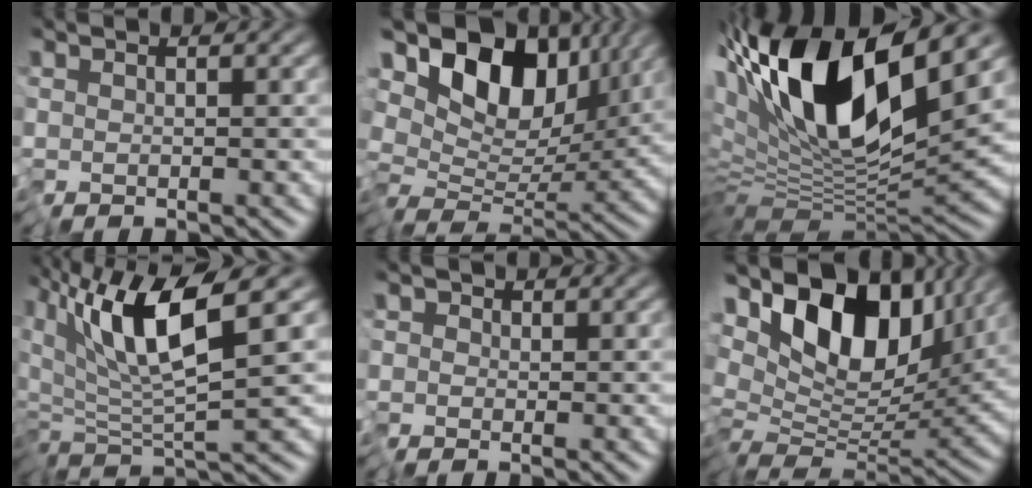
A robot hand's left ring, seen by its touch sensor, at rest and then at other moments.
{"total": 11.2, "force": [5.1, 6.2, 7.7], "torque": [-0.139, 0.023, 0.083]}
{"total": 15.1, "force": [4.9, 5.4, 13.2], "torque": [-0.253, 0.008, 0.077]}
{"total": 8.5, "force": [3.4, 1.3, 7.7], "torque": [-0.147, 0.007, 0.059]}
{"total": 1.2, "force": [-0.4, 1.1, 0.2], "torque": [0.012, 0.006, -0.009]}
{"total": 12.2, "force": [5.2, 6.4, 8.9], "torque": [-0.152, 0.020, 0.083]}